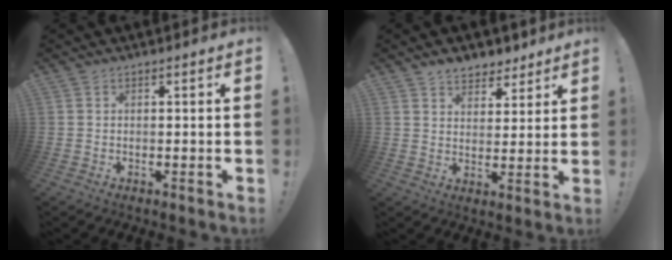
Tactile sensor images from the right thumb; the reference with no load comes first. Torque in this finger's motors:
{"motor_torque": [-0.18, 0.25, 0.41, 0.30, 0.00]}